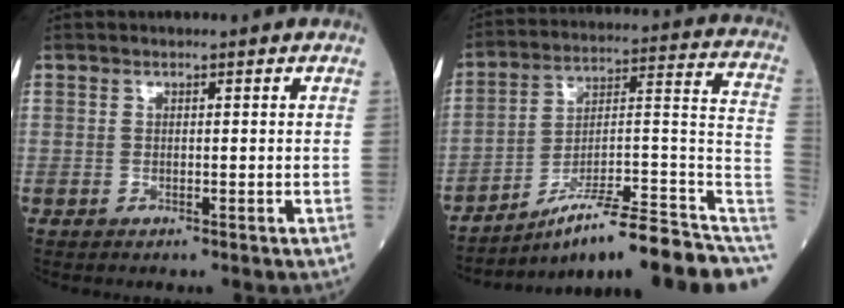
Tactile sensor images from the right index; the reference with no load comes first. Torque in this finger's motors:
{"motor_torque": [-0.46, -0.41, 0.10, 0.05]}